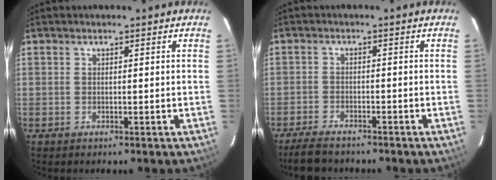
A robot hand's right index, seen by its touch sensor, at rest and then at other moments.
{"total": 6.4, "force": [-5.6, 2.0, 2.4], "torque": [-0.071, -0.009, -0.097]}